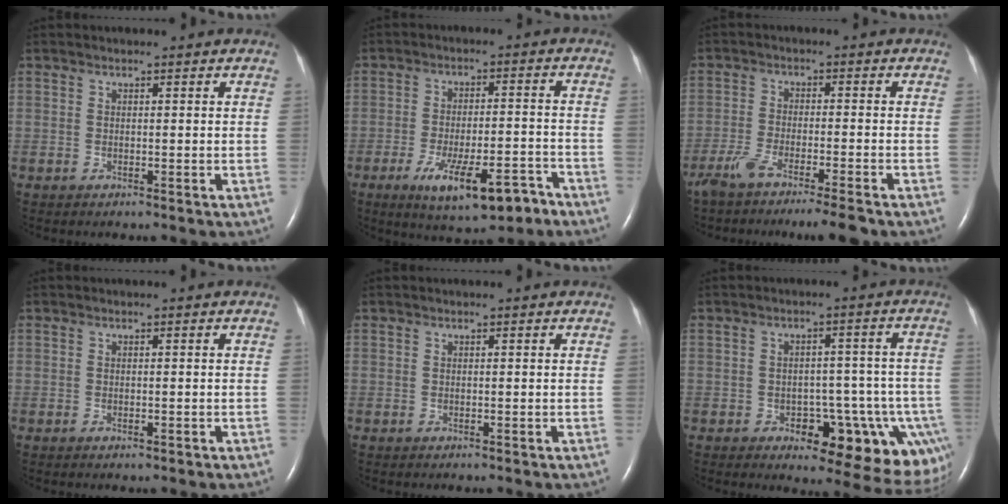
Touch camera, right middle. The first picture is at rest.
{"total": 11.5, "force": [-6.9, 3.0, 8.7], "torque": [-0.143, -0.006, -0.100]}
{"total": 8.7, "force": [-7.0, -0.1, 5.2], "torque": [-0.087, -0.017, -0.116]}
{"total": 0.6, "force": [-0.3, 0.2, 0.5], "torque": [-0.011, -0.002, -0.003]}
{"total": 0.0}
{"total": 14.7, "force": [-7.4, 6.3, 11.0], "torque": [-0.061, 0.023, -0.081]}